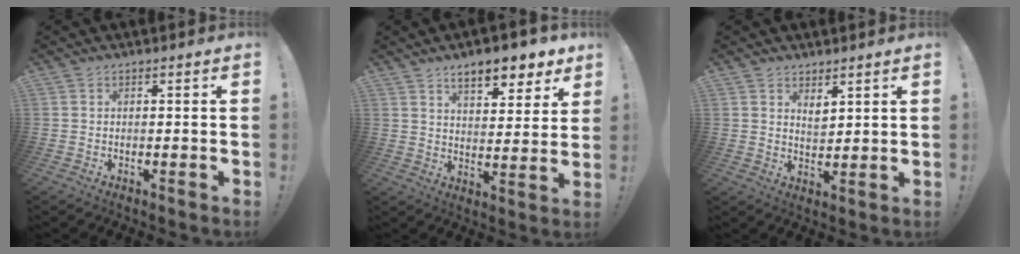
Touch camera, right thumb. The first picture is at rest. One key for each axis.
{"total": 10.5, "fx": 7.4, "fy": 3.7, "fz": 6.4, "tx": -0.085, "ty": -0.046, "tz": 0.126}
{"total": 4.5, "fx": 3.1, "fy": 2.8, "fz": 1.9, "tx": -0.026, "ty": -0.021, "tz": 0.055}